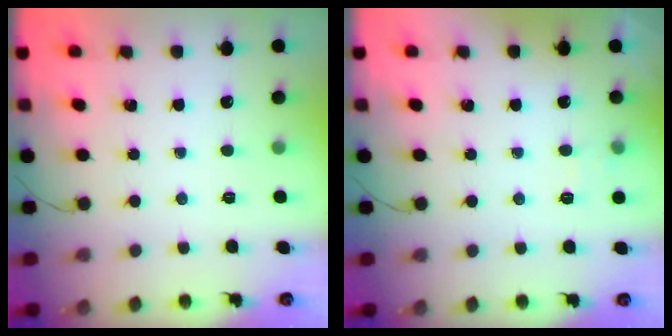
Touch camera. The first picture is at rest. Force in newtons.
{"total": 4.0, "press": 3.5, "slide": 2.0}